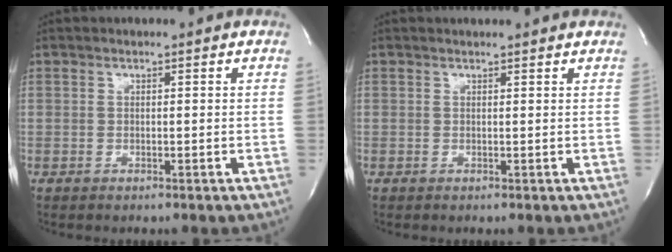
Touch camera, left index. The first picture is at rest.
{"total": 3.9, "force": [3.7, 0.9, 0.8], "torque": [-0.008, 0.014, 0.030]}